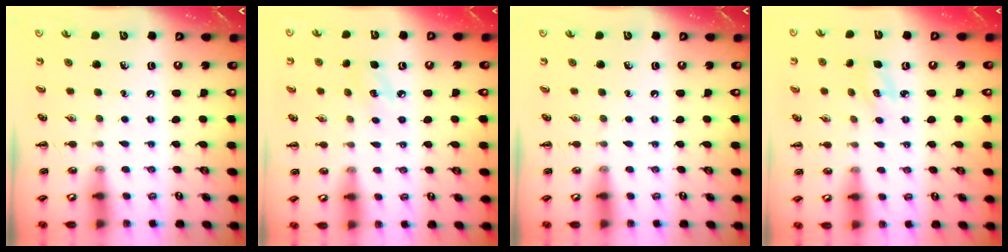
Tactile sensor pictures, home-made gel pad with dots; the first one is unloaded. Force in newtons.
{"total": 5.9, "press": 5.6, "slide": 1.8}
{"total": 0.0}
{"total": 4.9, "press": 4.7, "slide": 1.2}